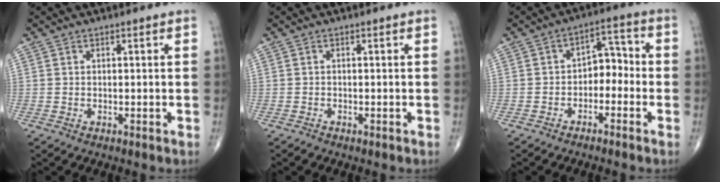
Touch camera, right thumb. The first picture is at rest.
{"total": 0.5, "force": [-0.5, 0.1, -0.1], "torque": [0.002, -0.003, -0.013]}
{"total": 6.1, "force": [-2.0, 4.1, 4.0], "torque": [-0.031, 0.041, -0.044]}